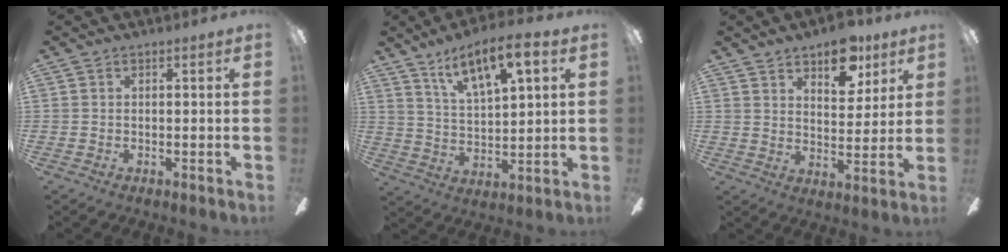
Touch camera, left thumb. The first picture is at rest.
{"total": 11.3, "force": [7.8, 3.3, 7.5], "torque": [-0.126, -0.037, 0.135]}
{"total": 10.4, "force": [7.2, 5.3, 5.4], "torque": [-0.059, -0.028, 0.123]}